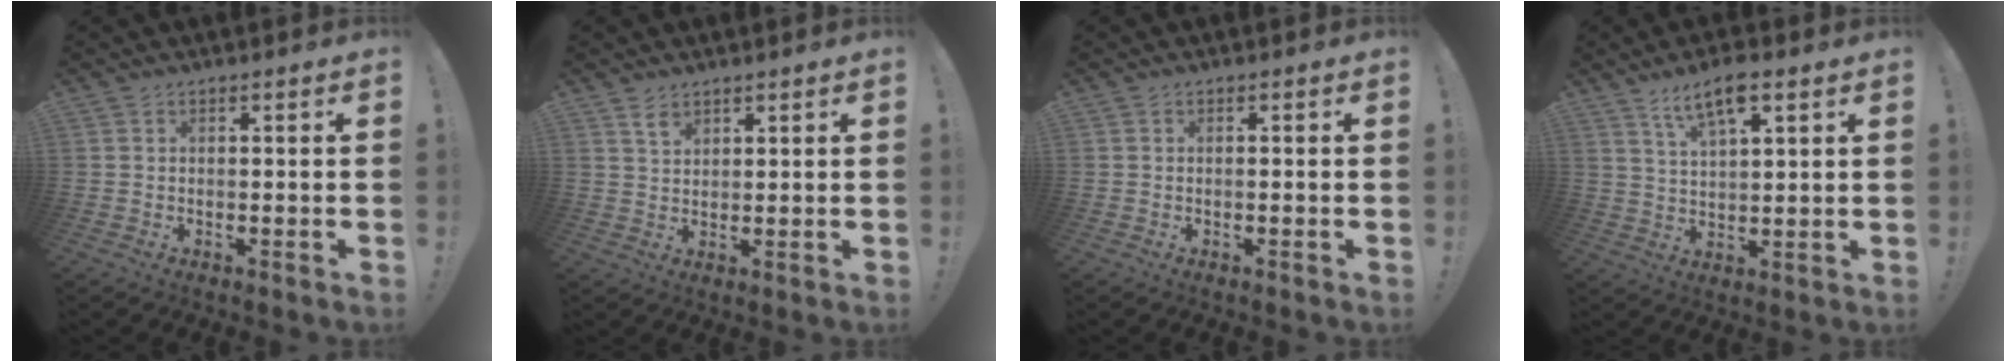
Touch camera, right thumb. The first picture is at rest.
{"total": 3.6, "force": [2.5, 1.8, 1.8], "torque": [-0.017, -0.016, 0.043]}
{"total": 0.7, "force": [-0.5, -0.2, 0.4], "torque": [-0.014, 0.001, -0.009]}
{"total": 8.8, "force": [5.4, 2.8, 6.3], "torque": [-0.113, -0.014, 0.095]}